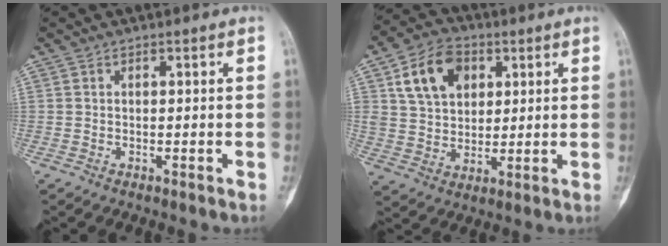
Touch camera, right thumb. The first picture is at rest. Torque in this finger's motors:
{"motor_torque": [-0.75, 1.21, 0.10, 0.10, 0.10]}